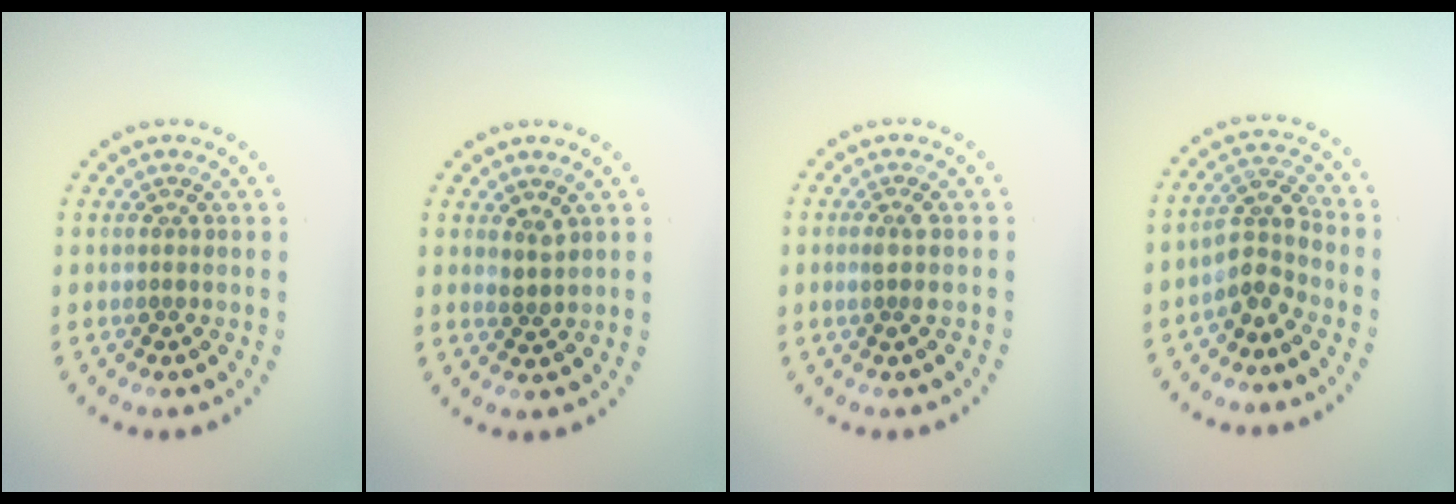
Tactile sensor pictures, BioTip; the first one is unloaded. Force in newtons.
{"total": 1.3, "press": 1.0, "slide": 0.8}
{"total": 1.5, "press": 1.1, "slide": 0.9}
{"total": 2.8, "press": 2.1, "slide": 1.8}